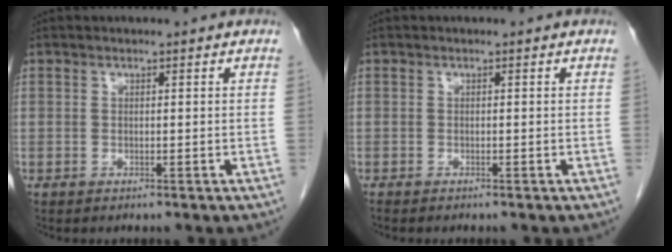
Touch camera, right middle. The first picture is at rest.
{"total": 1.0, "force": [-0.9, 0.2, 0.4], "torque": [-0.007, -0.001, -0.011]}